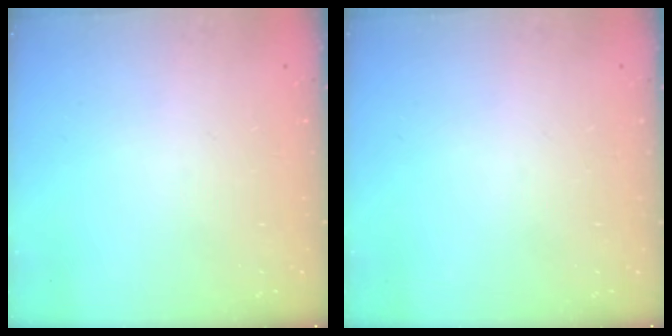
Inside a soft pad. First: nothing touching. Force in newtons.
{"total": 0.0}